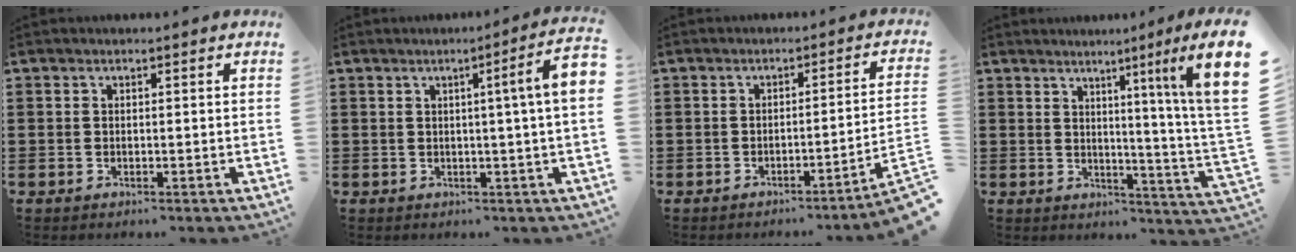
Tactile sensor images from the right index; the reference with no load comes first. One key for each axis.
{"total": 5.4, "fx": 0.7, "fy": -0.6, "fz": 5.3, "tx": -0.081, "ty": -0.014, "tz": 0.004}
{"total": 3.1, "fx": -2.2, "fy": -0.8, "fz": 2.1, "tx": -0.039, "ty": -0.013, "tz": -0.045}
{"total": 6.6, "fx": 3.2, "fy": -0.1, "fz": 5.8, "tx": -0.110, "ty": -0.026, "tz": 0.042}